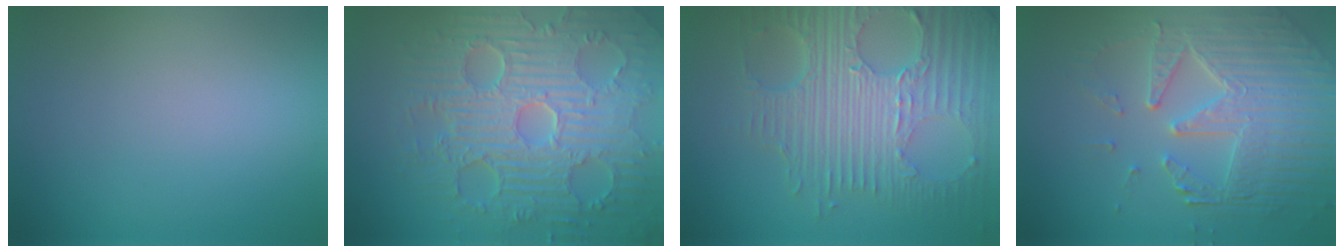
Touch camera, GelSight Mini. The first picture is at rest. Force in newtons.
{"total": 10.1, "press": 7.0, "slide": 7.3}
{"total": 8.6, "press": 5.9, "slide": 6.2}
{"total": 7.1, "press": 5.2, "slide": 4.8}